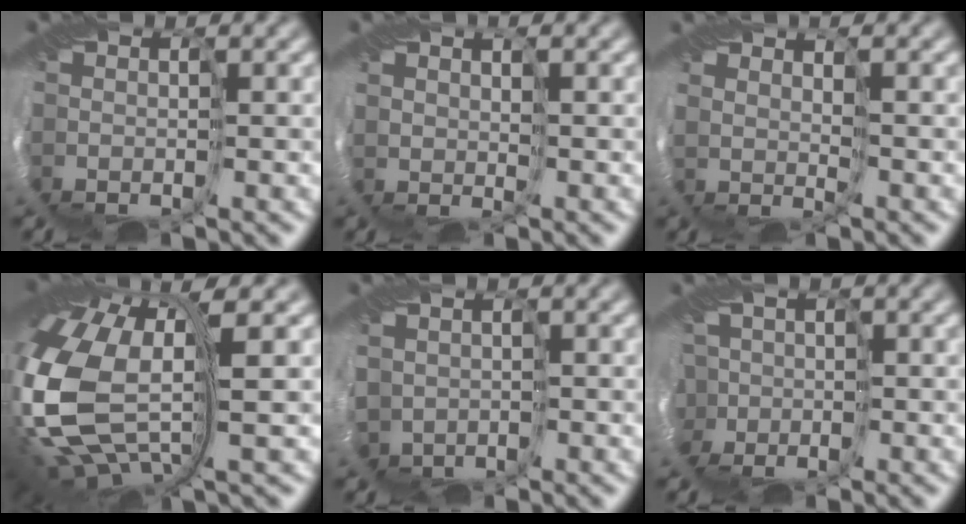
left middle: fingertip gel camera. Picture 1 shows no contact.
{"total": 2.5, "force": [1.8, -0.6, -1.6], "torque": [0.016, 0.007, 0.039]}
{"total": 2.6, "force": [1.6, -1.4, -1.5], "torque": [0.019, -0.001, 0.032]}
{"total": 12.3, "force": [0.9, 5.8, 10.8], "torque": [-0.284, -0.015, 0.028]}
{"total": 3.5, "force": [-0.2, 3.2, 1.5], "torque": [-0.028, -0.021, -0.007]}
{"total": 2.9, "force": [-0.2, 2.9, 0.1], "torque": [-0.008, 0.021, -0.018]}